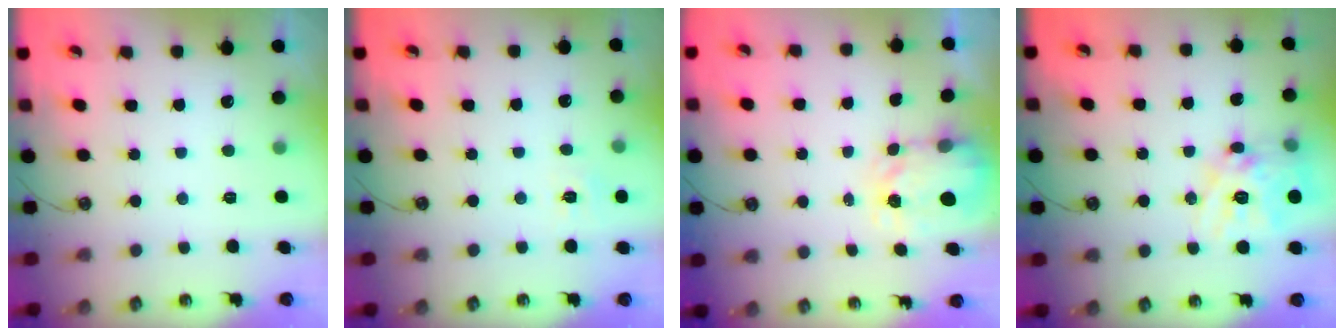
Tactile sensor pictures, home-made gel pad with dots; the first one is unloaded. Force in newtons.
{"total": 5.6, "press": 5.6, "slide": 0.1}
{"total": 3.6, "press": 3.5, "slide": 0.4}
{"total": 16.8, "press": 16.8, "slide": 1.4}